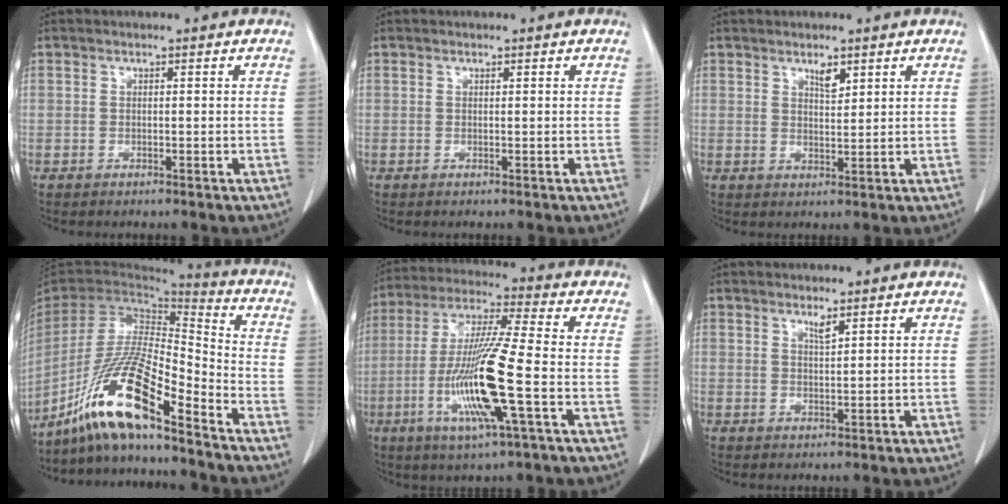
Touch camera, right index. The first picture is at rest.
{"total": 0.0}
{"total": 2.4, "force": [1.7, 0.7, 1.6], "torque": [-0.029, -0.004, 0.032]}
{"total": 16.2, "force": [-11.3, 1.2, 11.5], "torque": [-0.226, -0.014, -0.215]}
{"total": 14.8, "force": [-3.9, 0.0, 14.3], "torque": [-0.292, -0.014, -0.076]}
{"total": 1.4, "force": [1.1, -0.1, 0.9], "torque": [-0.017, -0.007, 0.022]}